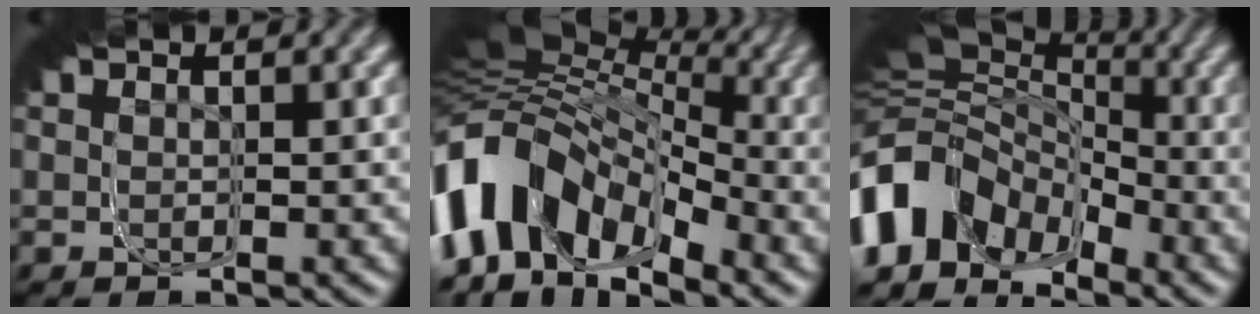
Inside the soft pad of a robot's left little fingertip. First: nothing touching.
{"total": 12.5, "force": [-5.1, 6.6, 9.4], "torque": [-0.126, 0.001, -0.089]}
{"total": 10.4, "force": [-6.4, 5.6, 6.0], "torque": [-0.070, -0.014, -0.103]}